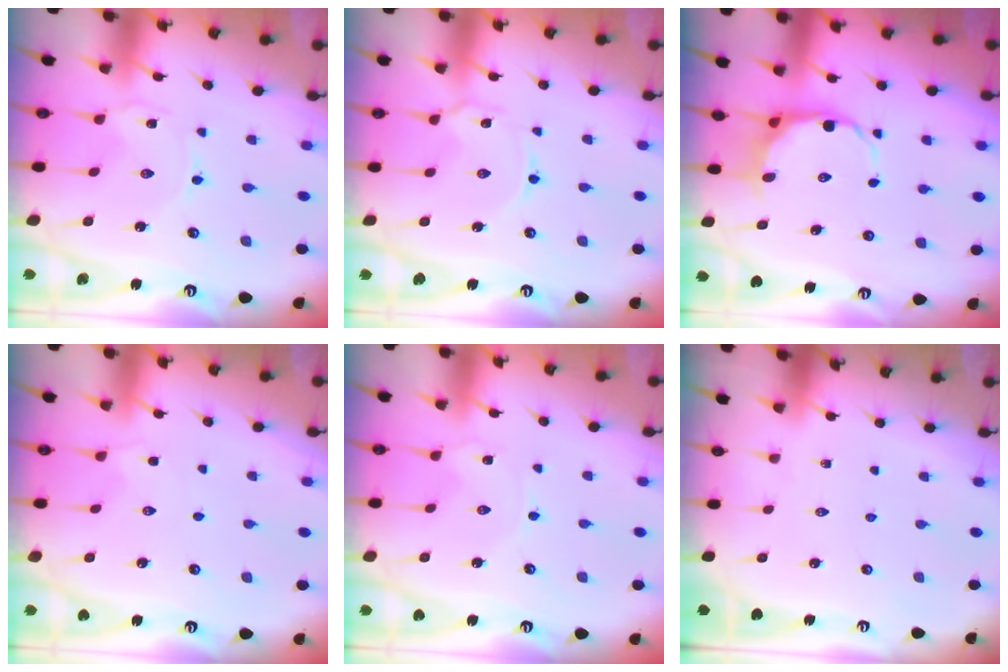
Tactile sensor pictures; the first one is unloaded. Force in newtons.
{"total": 2.5, "press": 2.4, "slide": 0.4}
{"total": 7.1, "press": 6.7, "slide": 2.2}
{"total": 1.1, "press": 0.9, "slide": 0.6}
{"total": 1.8, "press": 1.8, "slide": 0.2}
{"total": 0.0}